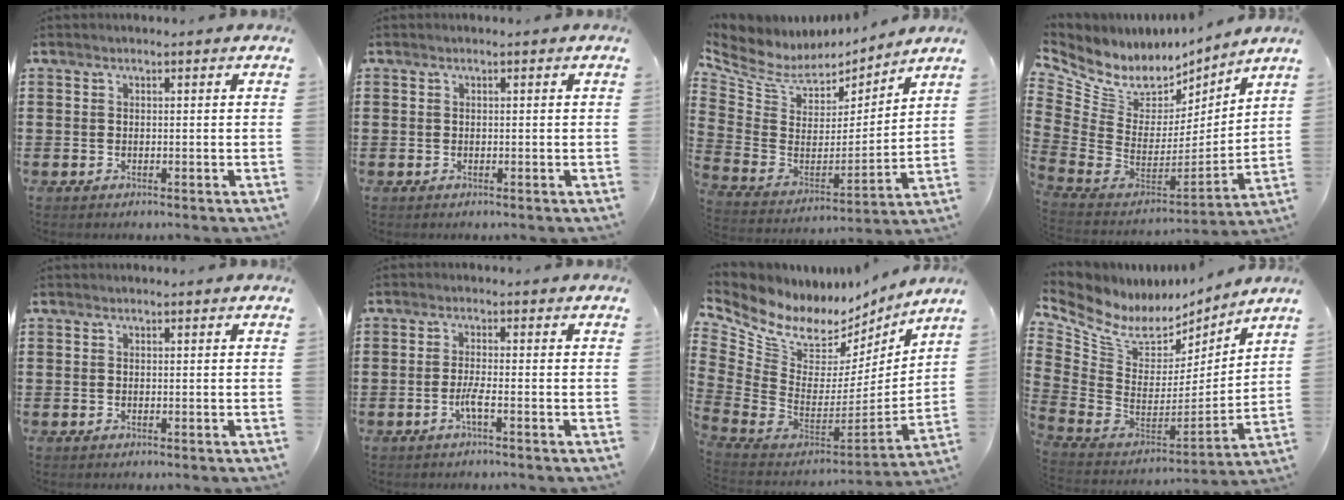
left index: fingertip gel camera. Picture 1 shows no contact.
{"total": 0.0}
{"total": 6.3, "force": [5.0, 3.4, 1.6], "torque": [-0.067, -0.036, 0.087]}
{"total": 7.6, "force": [5.0, 5.0, 2.9], "torque": [-0.108, -0.049, 0.088]}
{"total": 0.0}
{"total": 2.6, "force": [-1.2, 0.0, 2.3], "torque": [-0.048, -0.003, -0.025]}
{"total": 7.7, "force": [5.1, 4.7, 3.2], "torque": [-0.109, -0.053, 0.091]}
{"total": 7.6, "force": [5.5, 4.1, 3.2], "torque": [-0.102, -0.044, 0.098]}